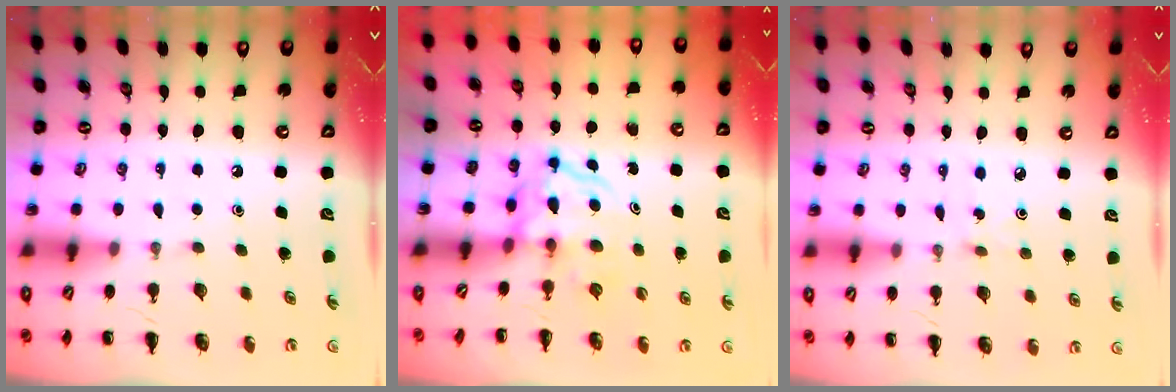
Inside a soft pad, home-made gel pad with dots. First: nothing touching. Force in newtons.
{"total": 3.9, "press": 3.9, "slide": 0.4}
{"total": 0.6, "press": 0.6, "slide": 0.2}